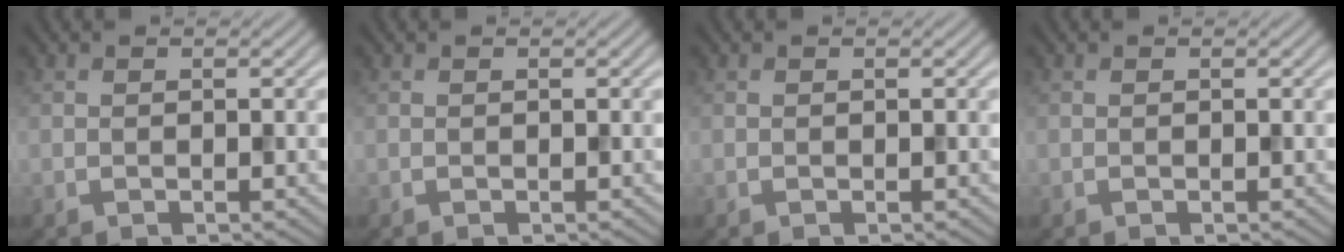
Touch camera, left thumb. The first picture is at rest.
{"total": 0.0}
{"total": 0.0}
{"total": 0.0}